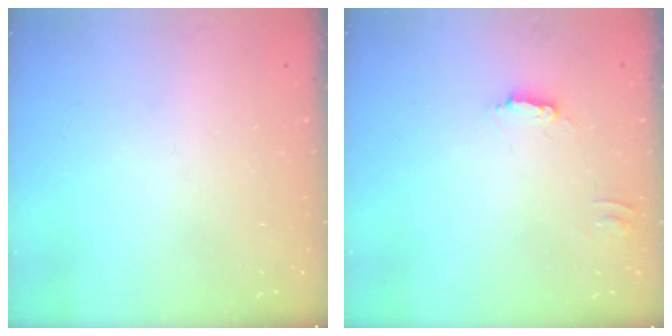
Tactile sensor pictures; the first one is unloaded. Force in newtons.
{"total": 4.6, "press": 4.6, "slide": 0.2}